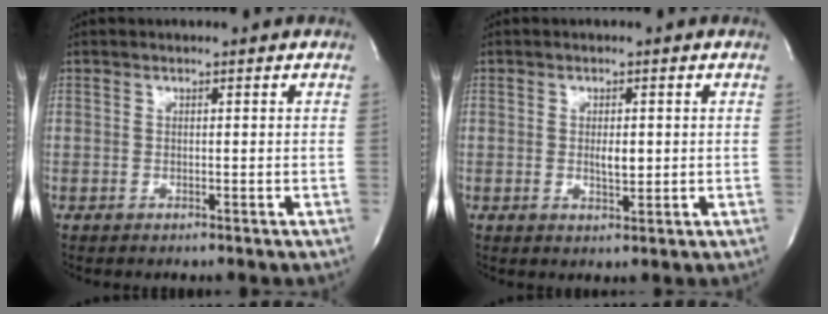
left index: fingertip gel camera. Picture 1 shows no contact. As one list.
[{"total": 2.4, "force": [0.1, 0.9, 2.2], "torque": [-0.038, -0.003, 0.003]}]